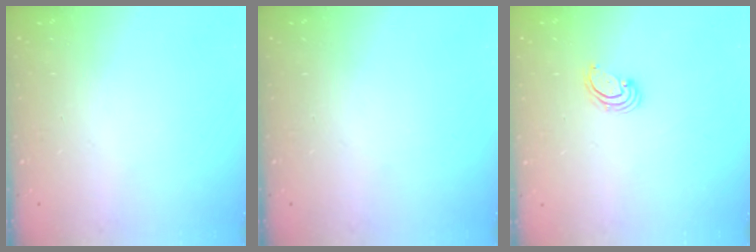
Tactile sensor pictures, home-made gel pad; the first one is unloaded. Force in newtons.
{"total": 0.0}
{"total": 2.7, "press": 2.7, "slide": 0.7}